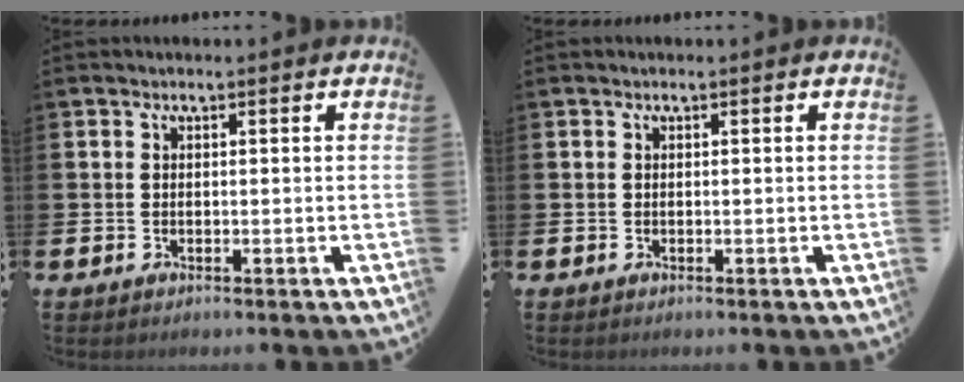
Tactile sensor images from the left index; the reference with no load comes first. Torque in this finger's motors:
{"motor_torque": [0.00, 0.00, 0.00, 0.02]}